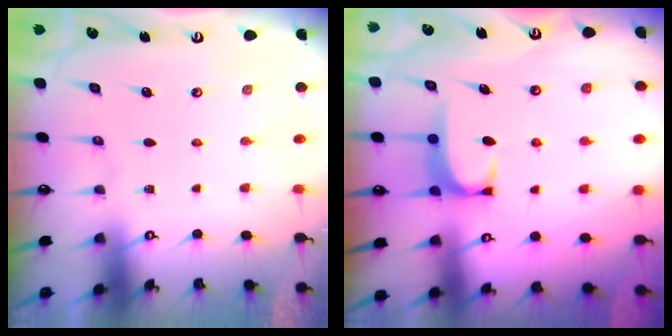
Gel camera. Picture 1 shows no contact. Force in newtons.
{"total": 1.8, "press": 1.7, "slide": 0.5}